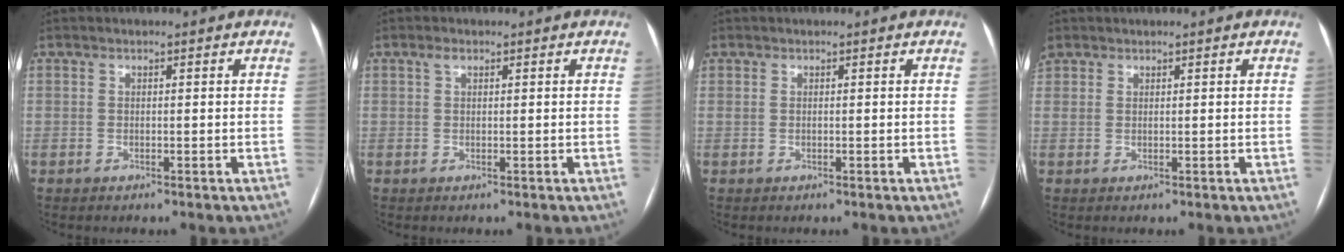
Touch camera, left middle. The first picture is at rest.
{"total": 1.1, "force": [0.6, 0.5, 0.7], "torque": [-0.017, 0.009, 0.012]}
{"total": 2.7, "force": [-1.3, -2.2, -1.0], "torque": [0.020, -0.008, -0.019]}
{"total": 1.1, "force": [-0.1, -0.9, -0.6], "torque": [0.007, -0.002, 0.007]}